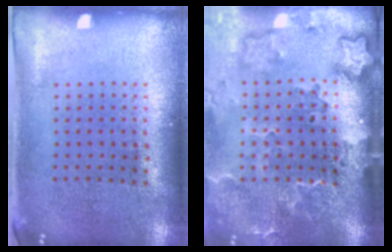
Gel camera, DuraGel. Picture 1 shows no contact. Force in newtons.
{"total": 3.1, "press": 2.4, "slide": 2.0}